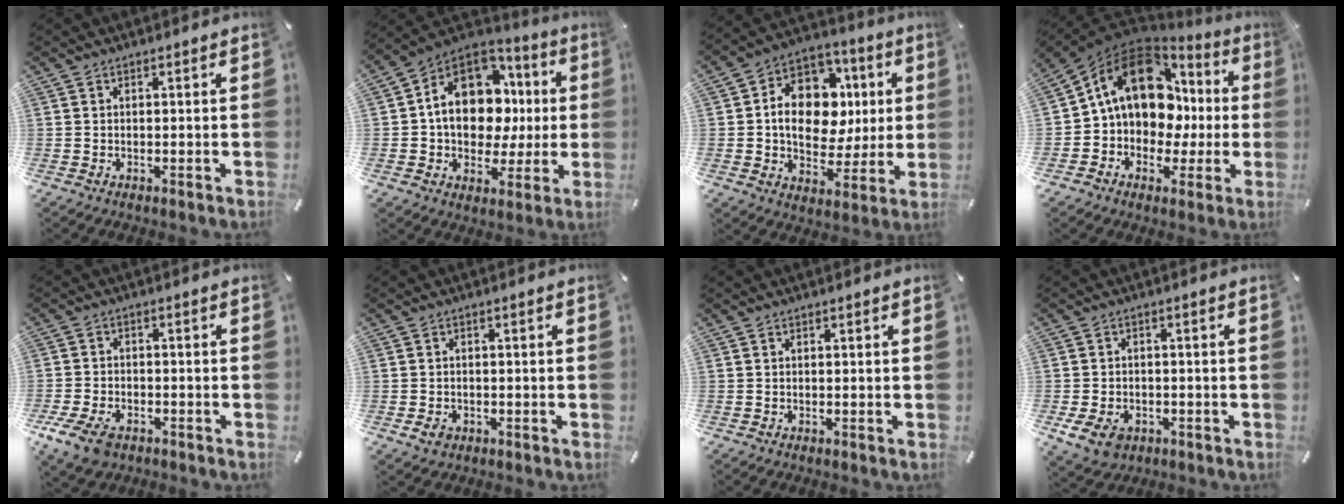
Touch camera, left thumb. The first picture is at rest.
{"total": 16.0, "force": [2.0, 12.6, 9.7], "torque": [-0.169, -0.015, 0.040]}
{"total": 14.9, "force": [1.0, 11.8, 9.1], "torque": [-0.150, -0.004, 0.024]}
{"total": 16.4, "force": [4.5, 12.8, 9.3], "torque": [-0.157, -0.021, 0.086]}
{"total": 6.7, "force": [-3.9, 4.1, 3.6], "torque": [-0.092, 0.012, -0.076]}
{"total": 2.3, "force": [-1.0, 1.8, 1.0], "torque": [-0.026, 0.003, -0.021]}
{"total": 0.0}
{"total": 6.1, "force": [-2.8, 4.5, 3.1], "torque": [-0.072, 0.013, -0.052]}